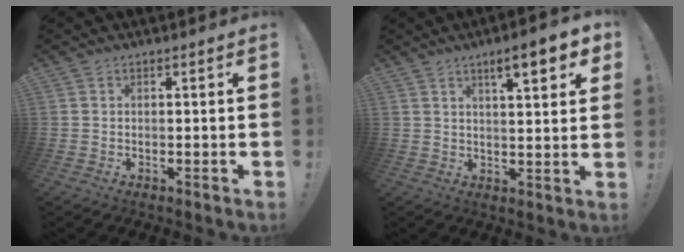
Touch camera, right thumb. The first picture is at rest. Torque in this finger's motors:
{"motor_torque": [0.54, 0.70, 0.31, -0.07, 0.07]}